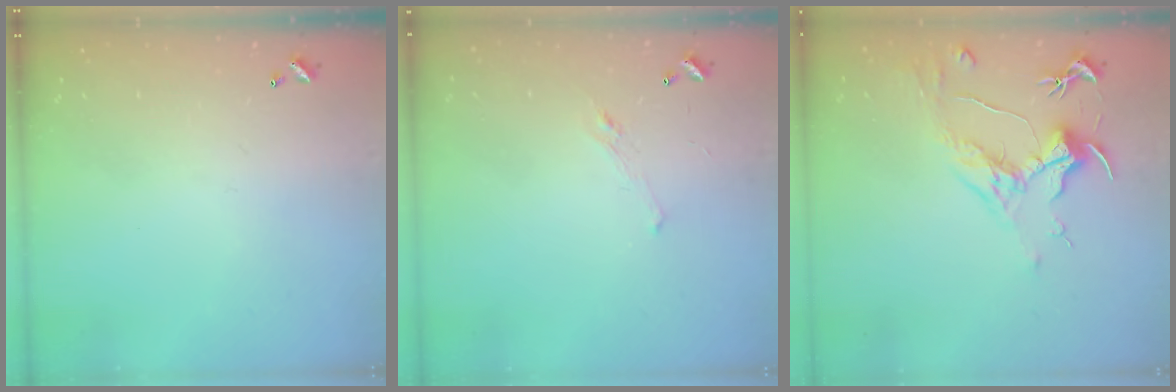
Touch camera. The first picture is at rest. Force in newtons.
{"total": 0.8, "press": 0.1, "slide": 0.8}
{"total": 1.5, "press": 1.3, "slide": 0.8}